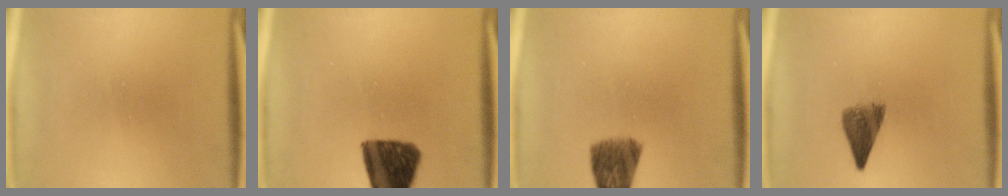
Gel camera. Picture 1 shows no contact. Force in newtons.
{"total": 11.8}
{"total": 7.5}
{"total": 4.7}